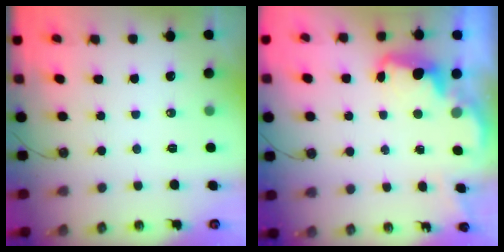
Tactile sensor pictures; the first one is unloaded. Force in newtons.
{"total": 2.5, "press": 2.5, "slide": 0.5}